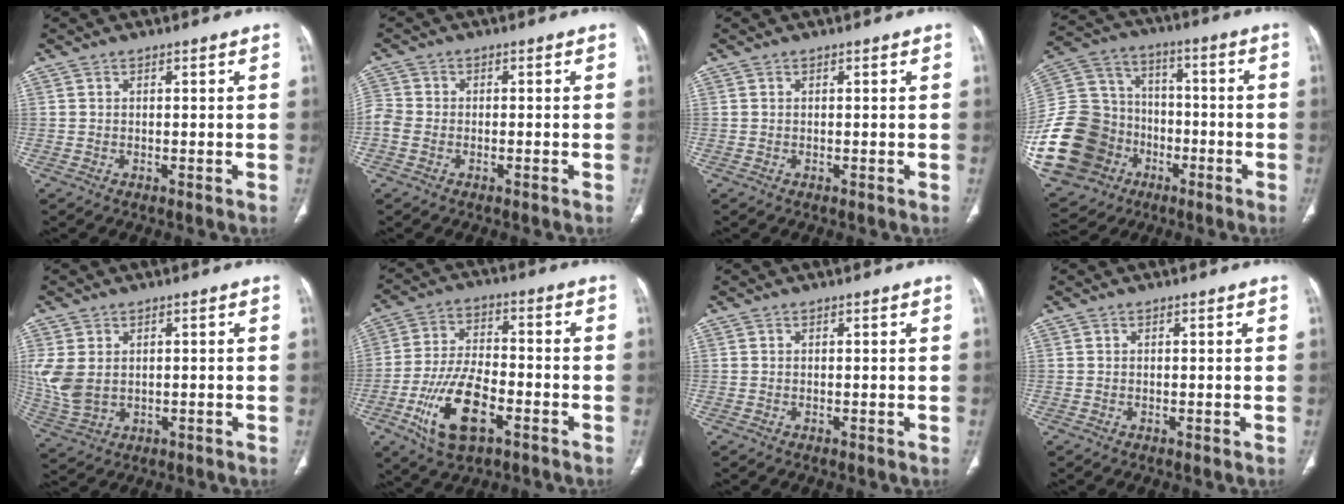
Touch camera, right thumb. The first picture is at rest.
{"total": 3.3, "force": [-1.4, 2.4, 1.8], "torque": [-0.049, 0.004, -0.035]}
{"total": 0.0}
{"total": 28.4, "force": [-8.4, 23.2, 14.1], "torque": [-0.322, 0.079, -0.130]}
{"total": 7.4, "force": [0.7, 5.3, 5.2], "torque": [-0.125, -0.005, 0.028]}
{"total": 14.2, "force": [-6.1, 6.7, 11.0], "torque": [-0.208, 0.022, -0.107]}
{"total": 0.0}
{"total": 0.0}